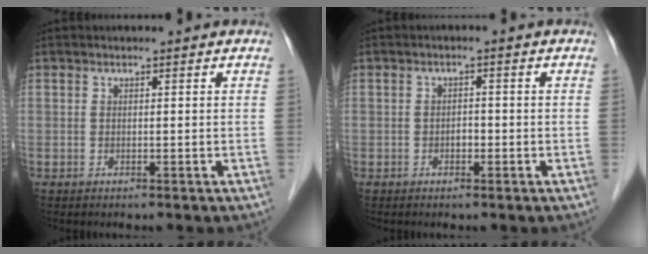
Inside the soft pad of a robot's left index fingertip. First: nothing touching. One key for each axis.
{"total": 1.4, "fx": -0.6, "fy": 0.8, "fz": 1.0, "tx": -0.013, "ty": 0.004, "tz": -0.010}